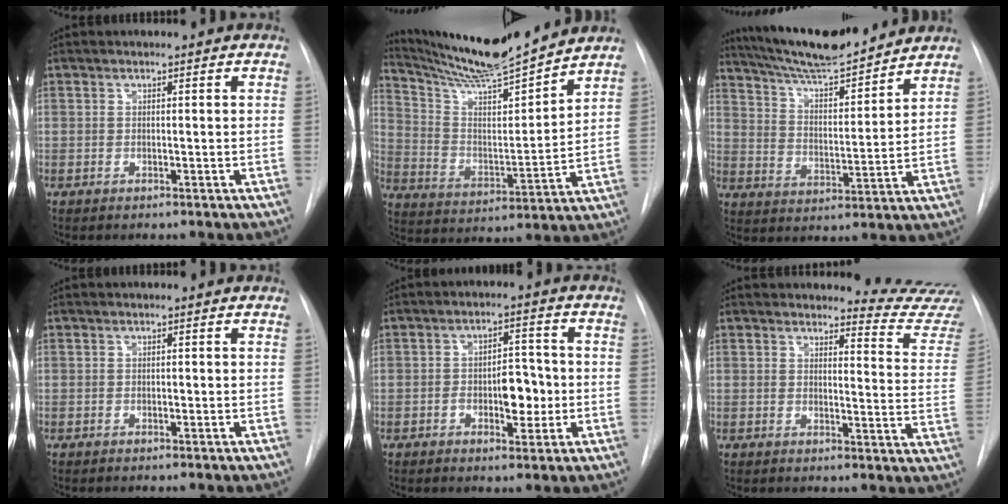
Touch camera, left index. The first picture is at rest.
{"total": 14.9, "force": [13.9, -0.5, 5.4], "torque": [-0.106, -0.012, 0.242]}
{"total": 14.5, "force": [13.1, 1.5, 6.0], "torque": [-0.105, -0.001, 0.219]}
{"total": 1.2, "force": [-1.2, 0.0, 0.1], "torque": [-0.001, -0.005, -0.017]}
{"total": 6.4, "force": [-2.4, 2.7, 5.3], "torque": [-0.074, 0.005, -0.030]}
{"total": 10.0, "force": [10.0, -0.9, -0.3], "torque": [0.022, -0.125, 0.084]}